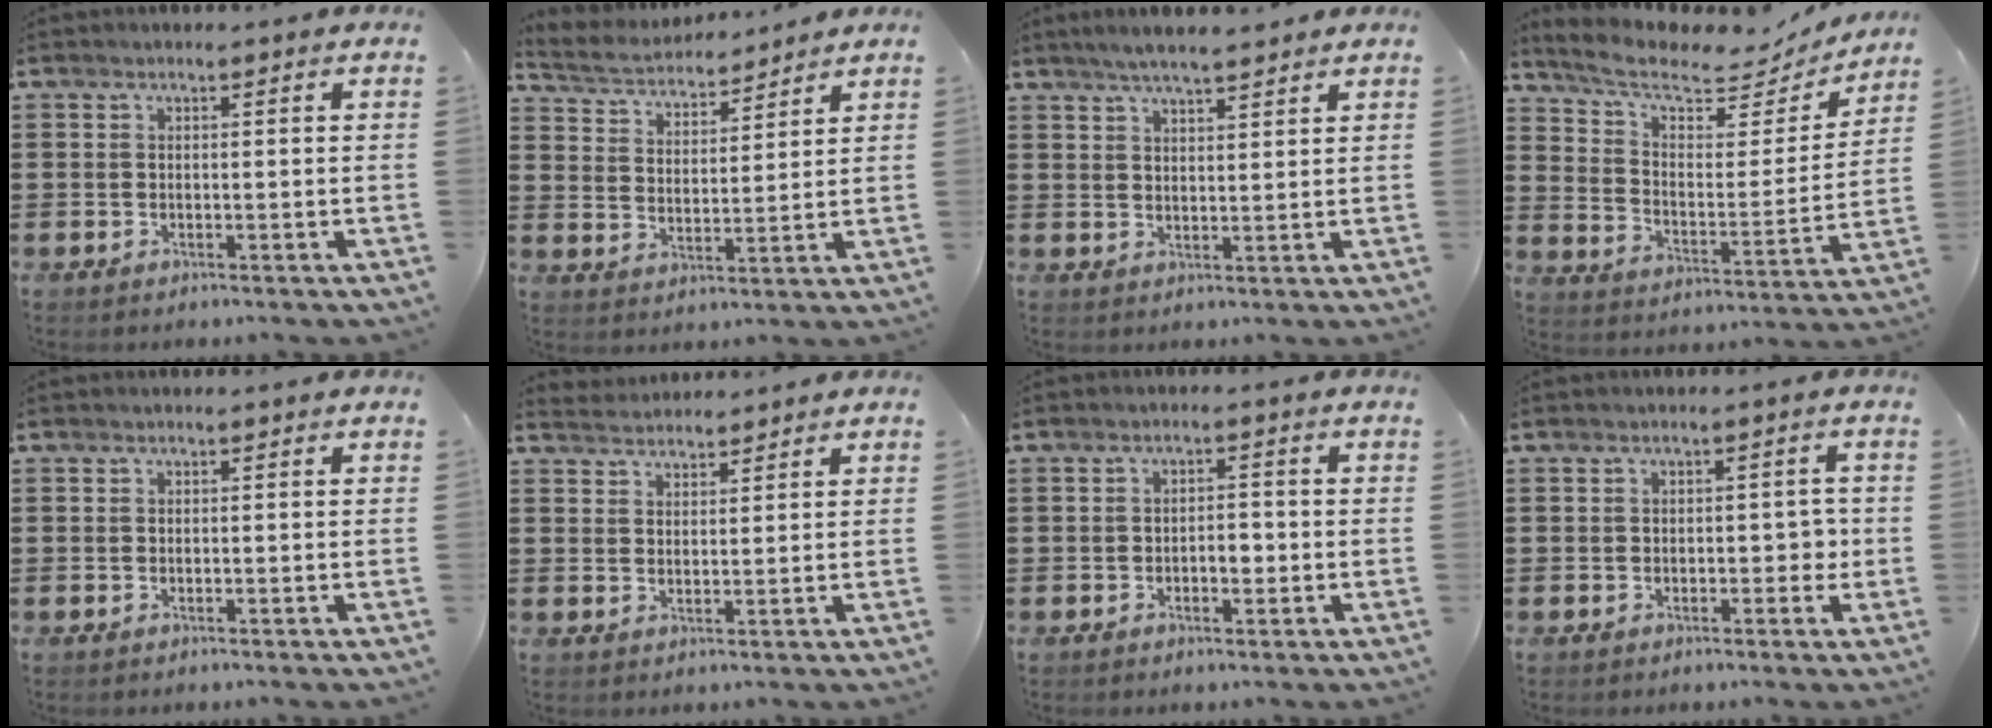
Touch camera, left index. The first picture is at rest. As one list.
[{"total": 4.1, "force": [4.1, 0.4, 0.2], "torque": [-0.028, -0.025, 0.068]}, {"total": 3.8, "force": [3.4, 0.3, 1.6], "torque": [-0.040, -0.003, 0.061]}, {"total": 7.4, "force": [6.1, 2.3, 3.5], "torque": [-0.097, -0.037, 0.102]}, {"total": 0.0}, {"total": 2.4, "force": [2.4, 0.2, -0.4], "torque": [0.000, -0.001, 0.048]}, {"total": 2.5, "force": [-0.7, 1.3, 2.1], "torque": [-0.042, 0.005, -0.016]}, {"total": 2.9, "force": [-0.3, 1.5, 2.4], "torque": [-0.030, 0.001, -0.011]}]